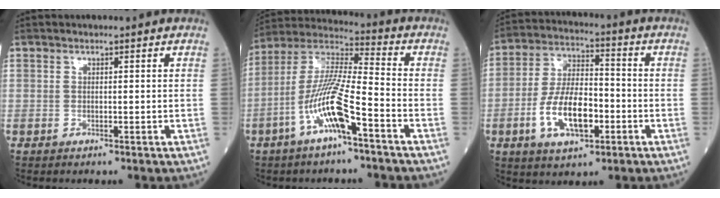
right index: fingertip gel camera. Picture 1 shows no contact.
{"total": 12.4, "force": [-5.3, 1.6, 11.1], "torque": [-0.228, 0.005, -0.104]}
{"total": 11.5, "force": [-3.6, 4.8, 9.8], "torque": [-0.197, 0.008, -0.064]}